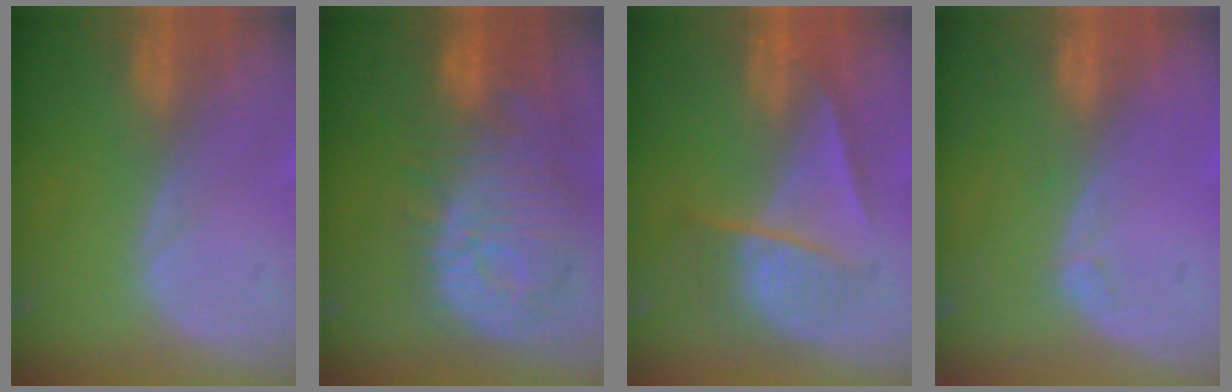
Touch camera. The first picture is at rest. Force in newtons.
{"total": 12.1, "press": 10.9, "slide": 5.2}
{"total": 6.9, "press": 5.9, "slide": 3.6}
{"total": 0.6, "press": 0.6, "slide": 0.2}